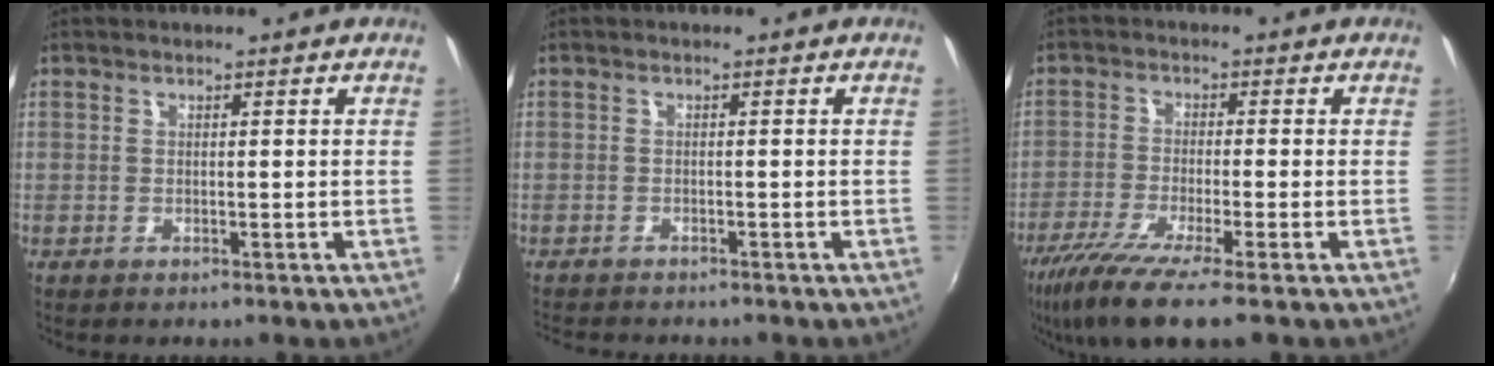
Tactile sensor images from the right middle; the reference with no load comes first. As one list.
[{"total": 3.5, "force": [-3.3, 0.5, 1.1], "torque": [-0.030, -0.017, -0.055]}, {"total": 10.2, "force": [-7.1, 0.5, 7.3], "torque": [-0.166, -0.041, -0.130]}]